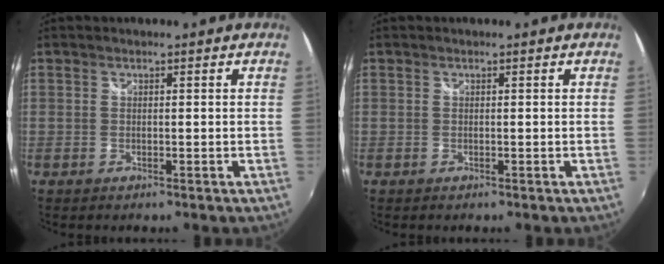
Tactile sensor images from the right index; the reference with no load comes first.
{"total": 0.0}